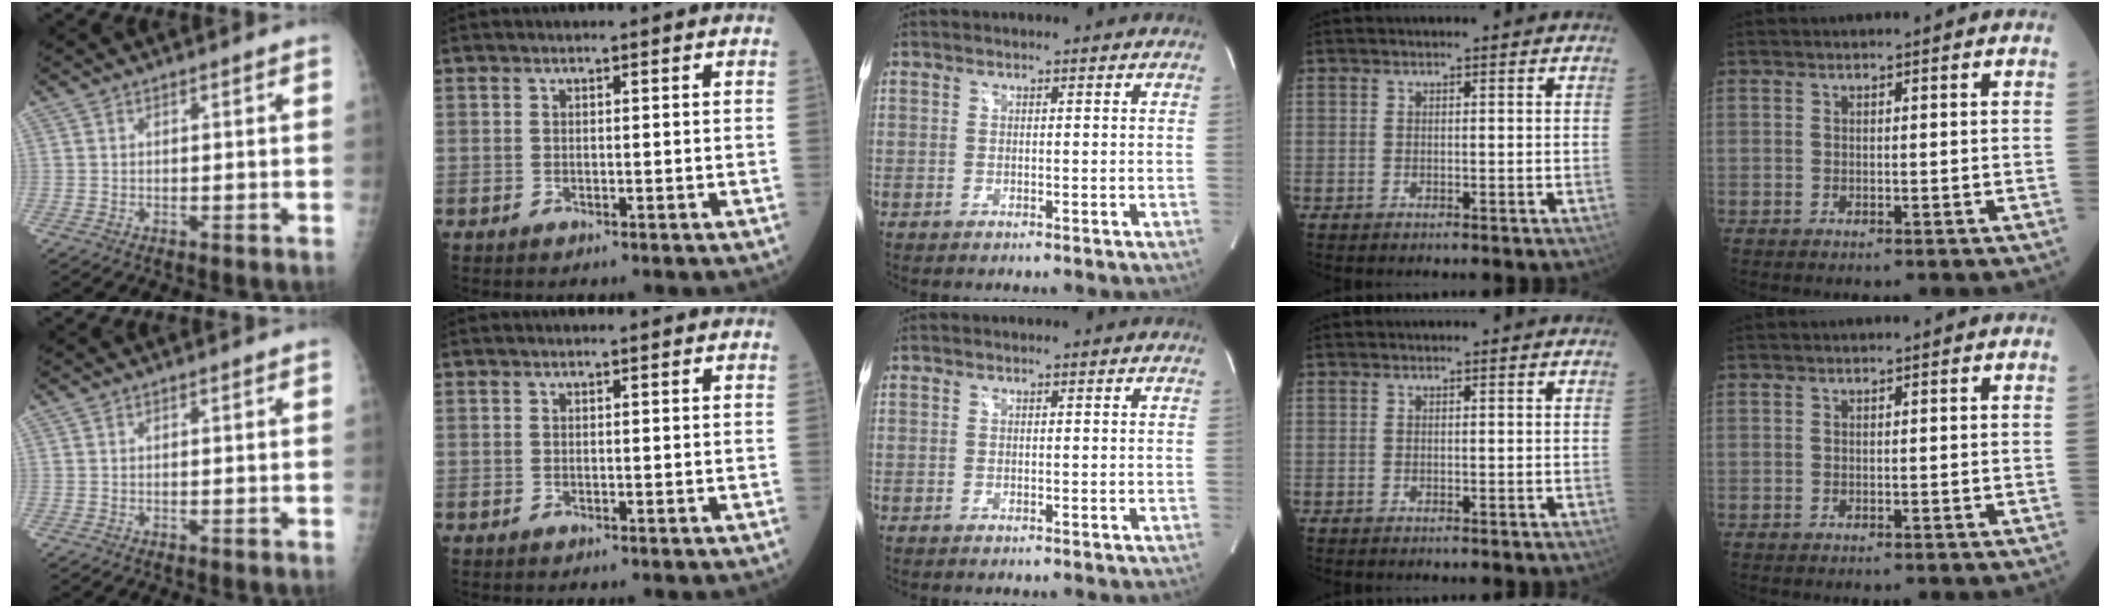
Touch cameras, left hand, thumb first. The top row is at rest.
{}